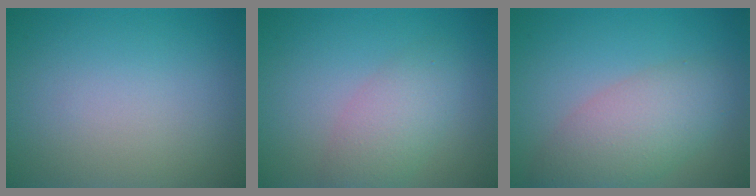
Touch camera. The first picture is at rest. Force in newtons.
{"total": 3.4, "press": 3.4, "slide": 0.2}
{"total": 5.2, "press": 5.2, "slide": 0.3}